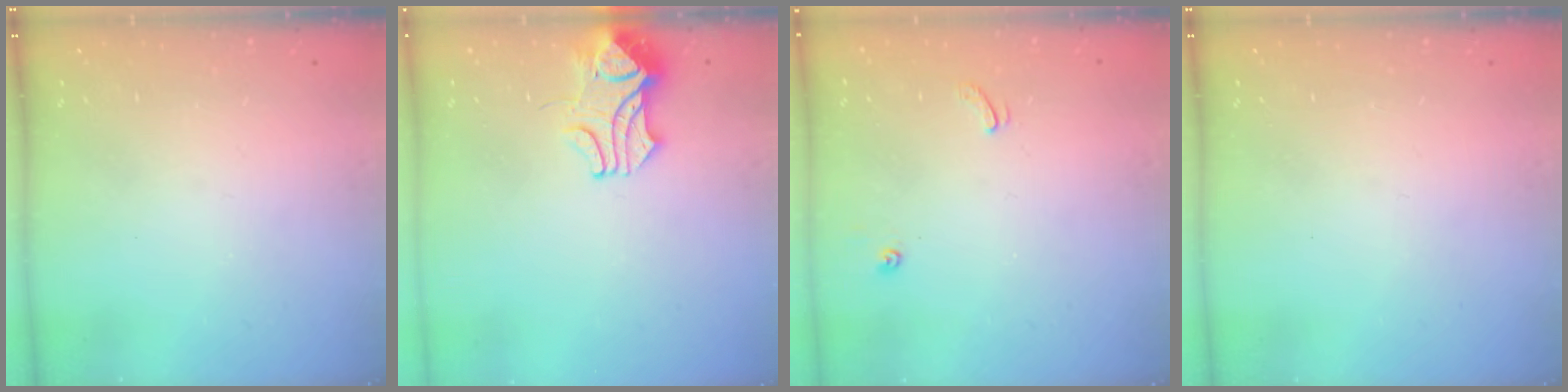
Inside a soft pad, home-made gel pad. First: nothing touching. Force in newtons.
{"total": 2.5, "press": 2.4, "slide": 0.9}
{"total": 2.6, "press": 2.6, "slide": 0.3}
{"total": 0.0}